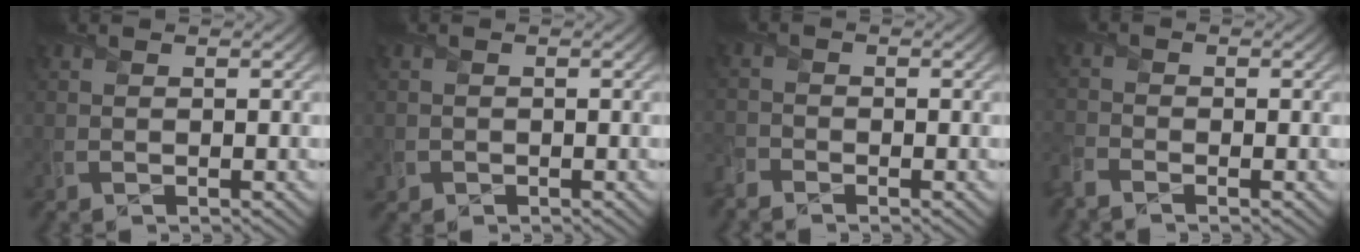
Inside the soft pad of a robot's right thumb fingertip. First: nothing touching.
{"total": 1.0, "force": [-0.5, 0.9, 0.0], "torque": [0.004, -0.007, -0.012]}
{"total": 2.2, "force": [-2.0, 0.7, 0.5], "torque": [-0.013, -0.009, -0.054]}
{"total": 2.9, "force": [-2.6, 0.9, 1.2], "torque": [-0.033, -0.014, -0.067]}